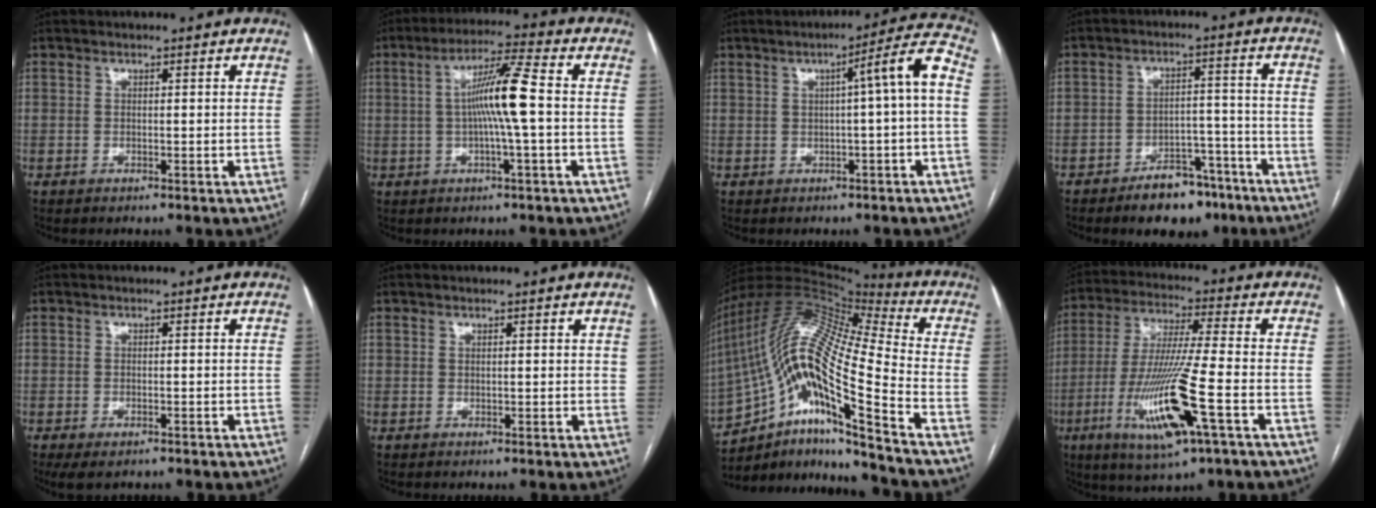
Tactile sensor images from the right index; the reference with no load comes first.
{"total": 8.9, "force": [-0.1, -0.4, 8.9], "torque": [-0.162, 0.012, -0.007]}
{"total": 6.9, "force": [0.1, -0.4, 6.9], "torque": [-0.090, 0.017, -0.001]}
{"total": 9.0, "force": [-6.6, 4.2, 4.4], "torque": [-0.052, 0.019, -0.099]}
{"total": 3.2, "force": [-2.1, 1.3, 2.1], "torque": [-0.038, -0.007, -0.027]}
{"total": 1.2, "force": [0.9, 0.5, 0.6], "torque": [-0.007, 0.000, 0.009]}
{"total": 21.1, "force": [-11.7, 1.6, 17.5], "torque": [-0.365, 0.011, -0.215]}
{"total": 15.9, "force": [-5.7, 0.4, 14.9], "torque": [-0.304, -0.025, -0.104]}